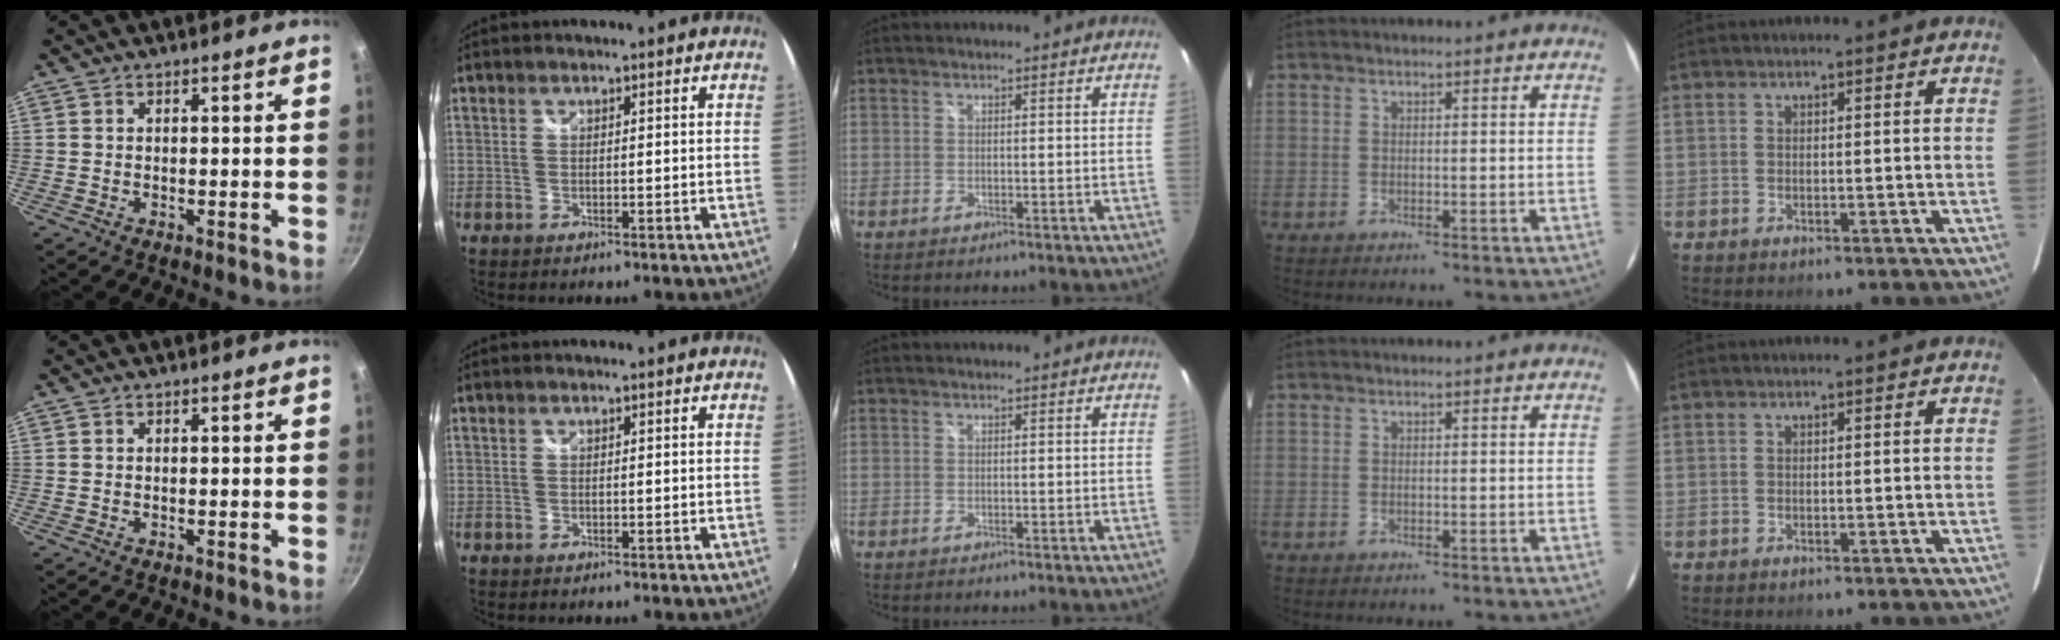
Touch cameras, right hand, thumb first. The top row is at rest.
{}